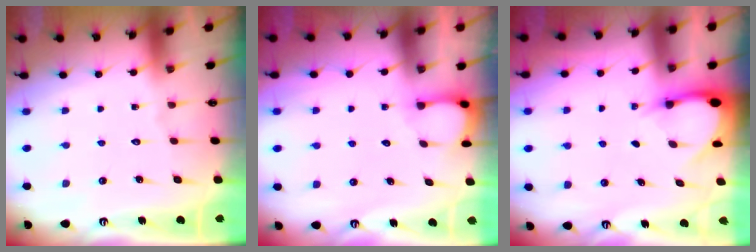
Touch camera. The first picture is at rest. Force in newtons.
{"total": 2.1, "press": 2.1, "slide": 0.3}
{"total": 3.6, "press": 3.6, "slide": 0.2}